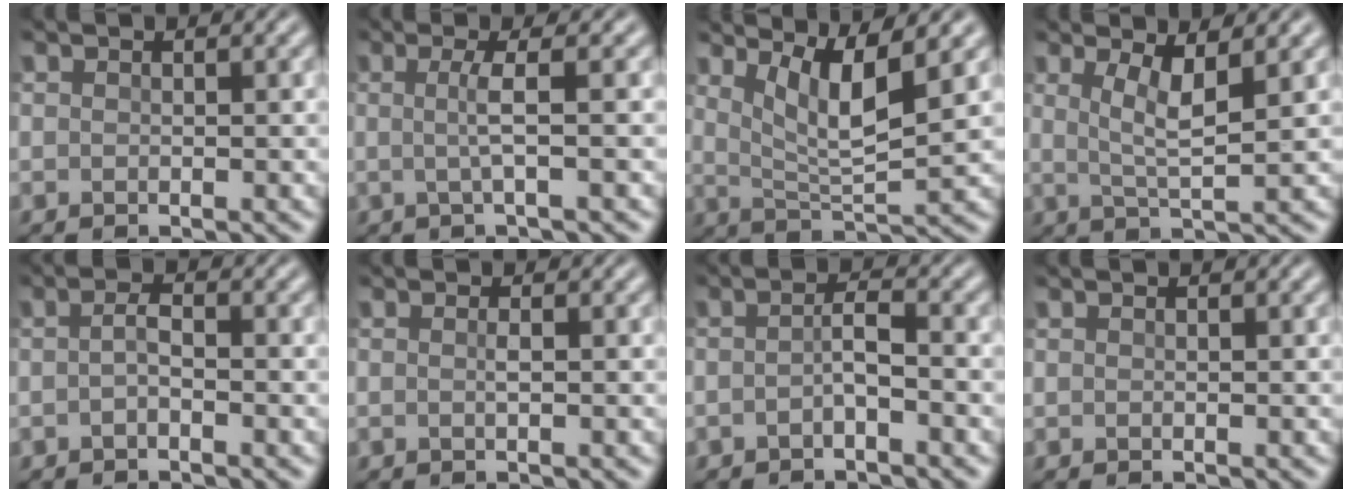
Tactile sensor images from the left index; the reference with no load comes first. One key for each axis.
{"total": 2.4, "fx": -0.3, "fy": 0.4, "fz": 2.3, "tx": -0.048, "ty": 0.000, "tz": -0.012}
{"total": 5.5, "fx": 2.7, "fy": 1.1, "fz": 4.6, "tx": -0.080, "ty": -0.007, "tz": 0.049}
{"total": 3.3, "fx": 1.0, "fy": 0.7, "fz": 3.1, "tx": -0.061, "ty": -0.009, "tz": 0.019}
{"total": 1.5, "fx": -0.7, "fy": 0.4, "fz": 1.2, "tx": -0.029, "ty": 0.002, "tz": -0.018}
{"total": 0.6, "fx": -0.3, "fy": 0.0, "fz": 0.6, "tx": -0.014, "ty": 0.002, "tz": -0.008}
{"total": 1.9, "fx": -1.0, "fy": 0.3, "fz": 1.6, "tx": -0.033, "ty": 0.002, "tz": -0.024}
{"total": 0.0}